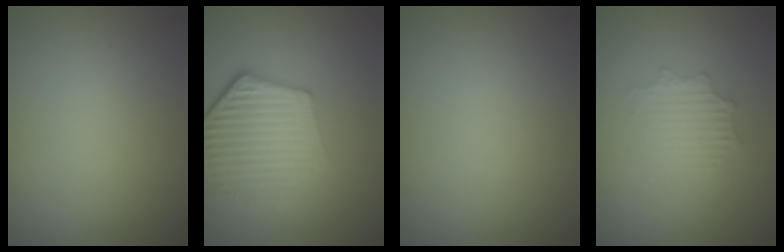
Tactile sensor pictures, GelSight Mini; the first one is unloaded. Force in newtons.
{"total": 5.8, "press": 4.3, "slide": 3.8}
{"total": 0.0}
{"total": 2.2, "press": 2.2, "slide": 0.4}